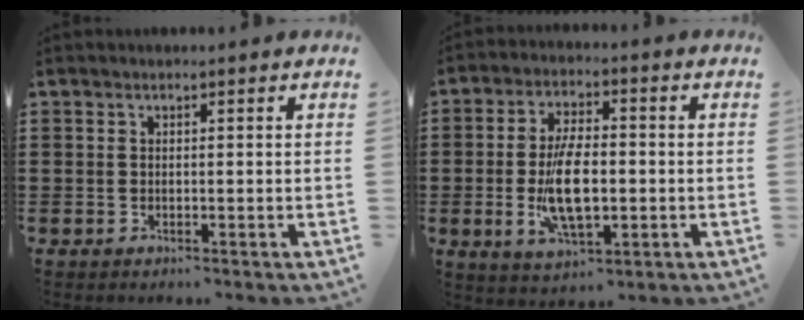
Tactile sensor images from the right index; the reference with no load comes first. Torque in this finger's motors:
{"motor_torque": [1.35, 0.79, 1.05, 0.21]}